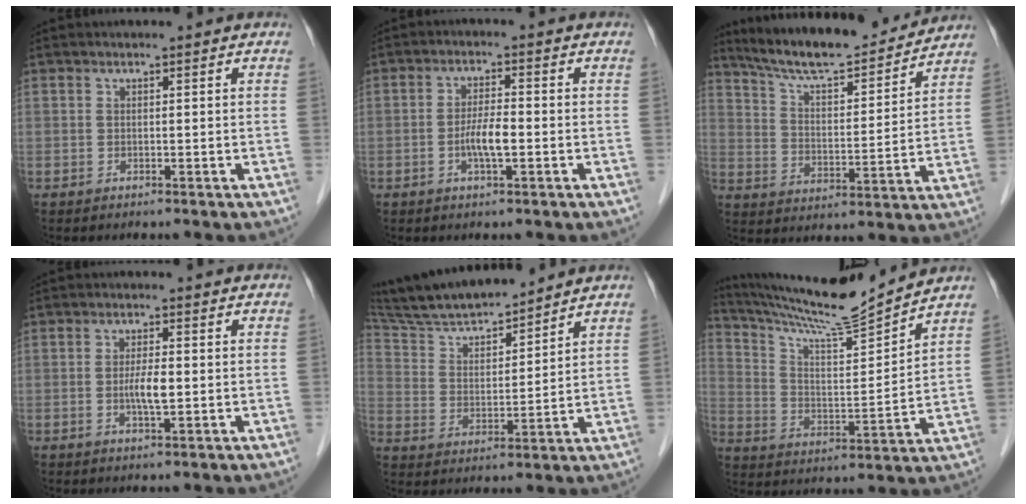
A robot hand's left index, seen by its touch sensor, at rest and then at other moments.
{"total": 4.2, "force": [-1.2, 0.8, 3.9], "torque": [-0.078, 0.000, -0.022]}
{"total": 16.4, "force": [15.1, 2.2, 6.0], "torque": [-0.104, 0.001, 0.240]}
{"total": 3.5, "force": [-0.4, 0.7, 3.4], "torque": [-0.069, -0.002, -0.007]}
{"total": 13.5, "force": [12.4, 1.5, 5.3], "torque": [-0.101, 0.015, 0.229]}
{"total": 14.1, "force": [13.4, -1.3, 4.1], "torque": [-0.086, -0.013, 0.232]}